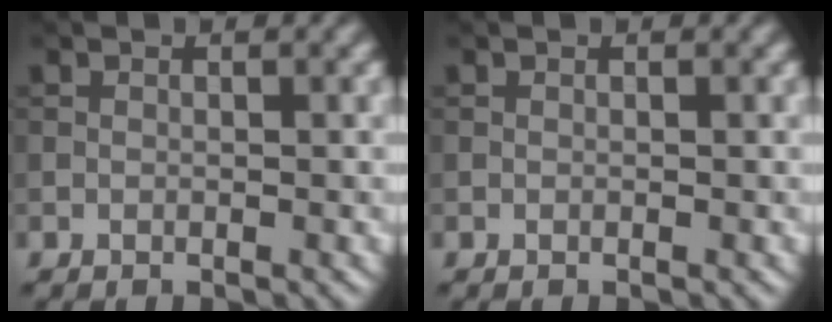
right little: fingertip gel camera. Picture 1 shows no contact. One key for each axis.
{"total": 0.0}